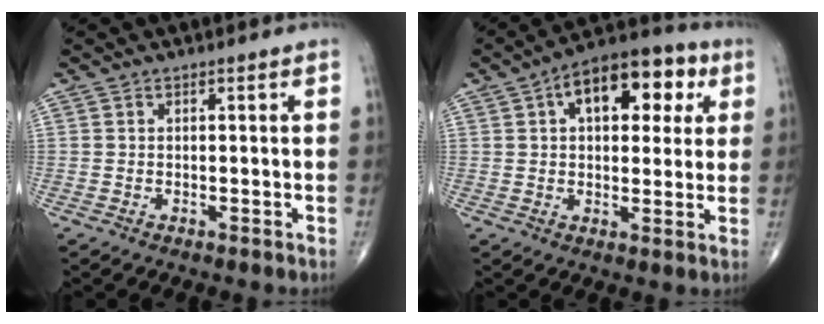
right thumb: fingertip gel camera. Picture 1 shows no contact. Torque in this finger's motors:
{"motor_torque": [0.42, 2.65, 1.47, 0.54, 0.11]}